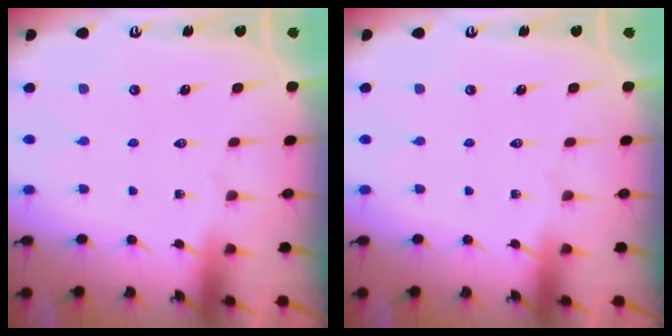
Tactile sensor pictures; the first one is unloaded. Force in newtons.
{"total": 0.0}